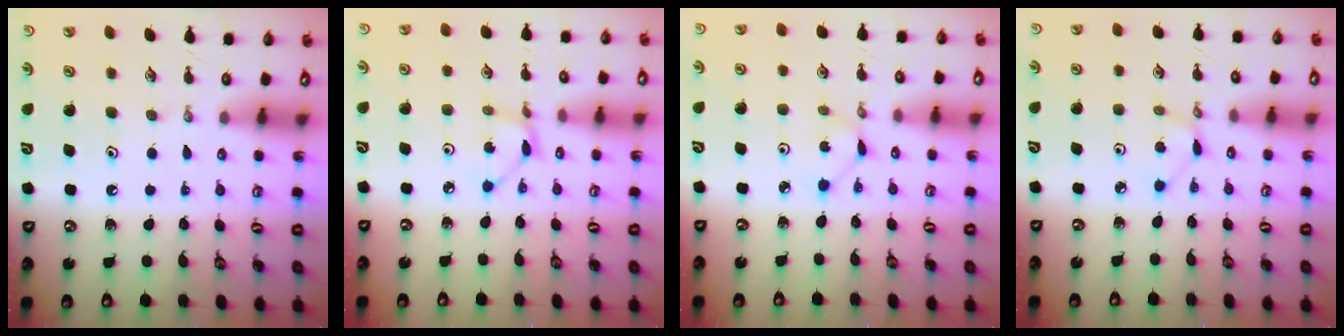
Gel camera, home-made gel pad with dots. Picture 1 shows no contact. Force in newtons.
{"total": 2.5, "press": 2.5, "slide": 0.1}
{"total": 1.3, "press": 1.3, "slide": 0.2}
{"total": 2.2, "press": 2.2, "slide": 0.3}